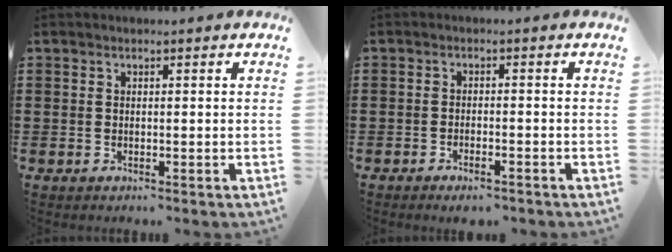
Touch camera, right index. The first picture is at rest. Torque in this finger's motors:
{"motor_torque": [0.59, -0.54, 0.10, 0.00]}